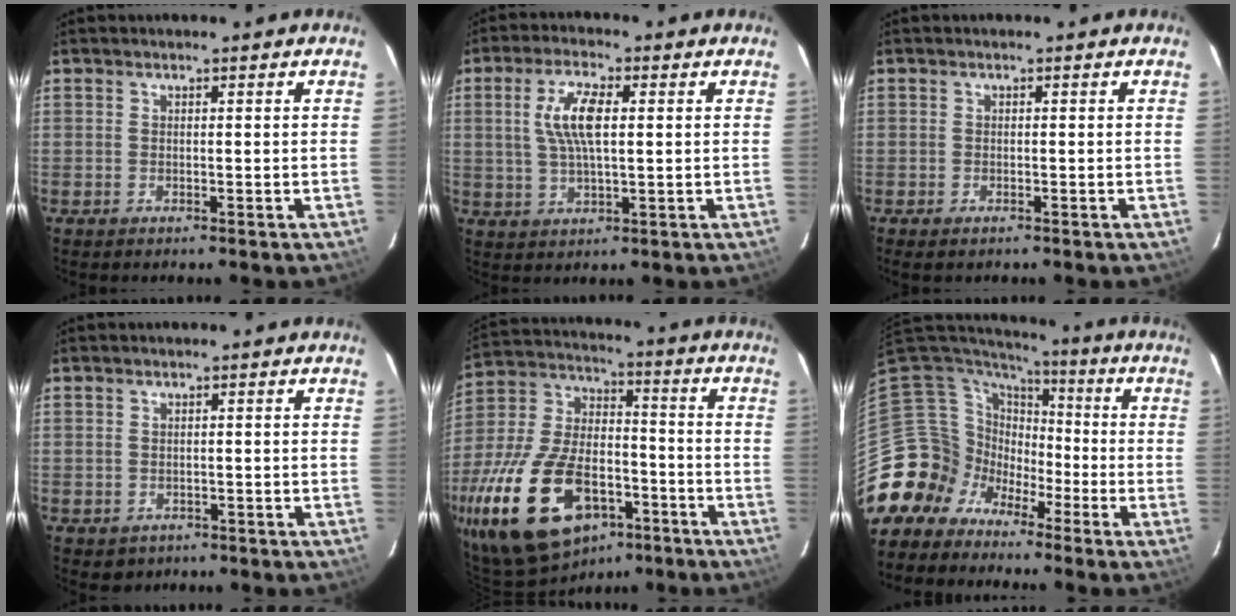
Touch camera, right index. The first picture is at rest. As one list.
[{"total": 7.9, "force": [1.6, 2.7, 7.2], "torque": [-0.144, 0.007, 0.032]}, {"total": 1.7, "force": [-1.3, 0.6, 0.8], "torque": [-0.017, -0.008, -0.021]}, {"total": 2.0, "force": [-0.3, 1.9, 0.2], "torque": [-0.002, -0.002, 0.003]}, {"total": 26.3, "force": [-14.1, 14.3, 17.0], "torque": [-0.358, -0.010, -0.223]}, {"total": 10.9, "force": [-5.8, 9.1, 0.9], "torque": [-0.045, 0.036, -0.122]}]